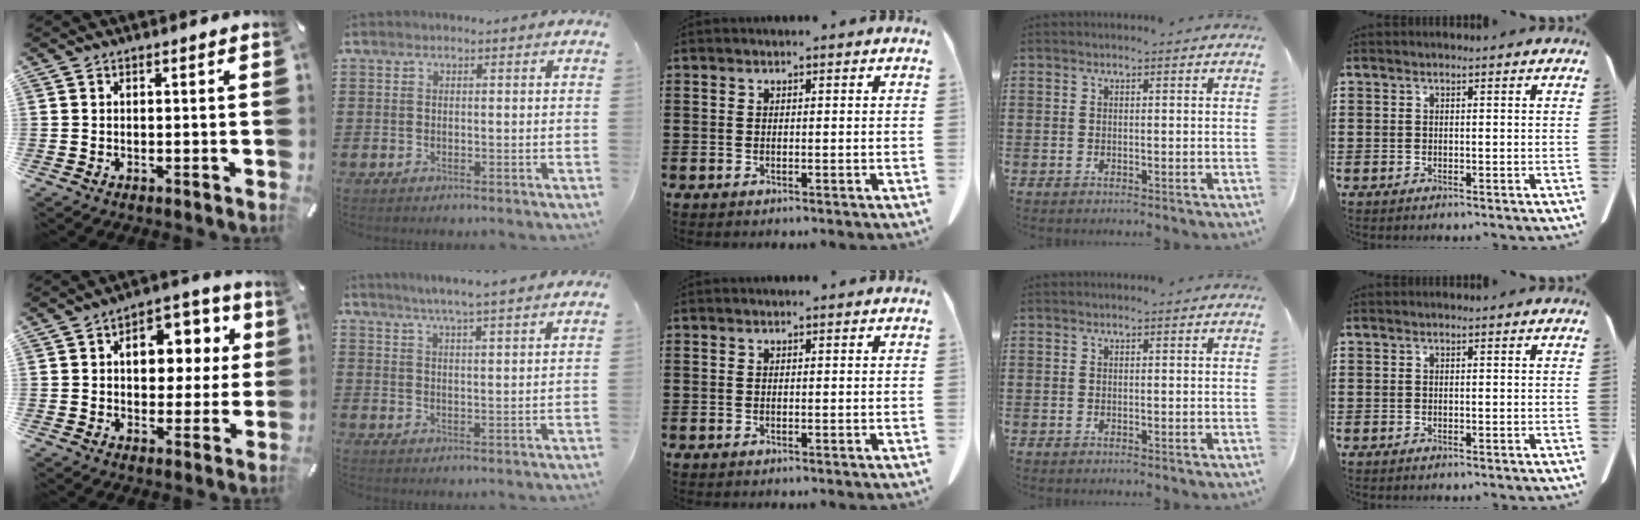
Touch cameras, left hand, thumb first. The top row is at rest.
{"thumb": {"total": 8.0, "force": [1.2, 5.5, 5.6], "torque": [-0.061, -0.002, 0.008]}, "index": {"total": 2.7, "force": [2.6, -0.3, 0.7], "torque": [-0.020, -0.007, 0.047]}}